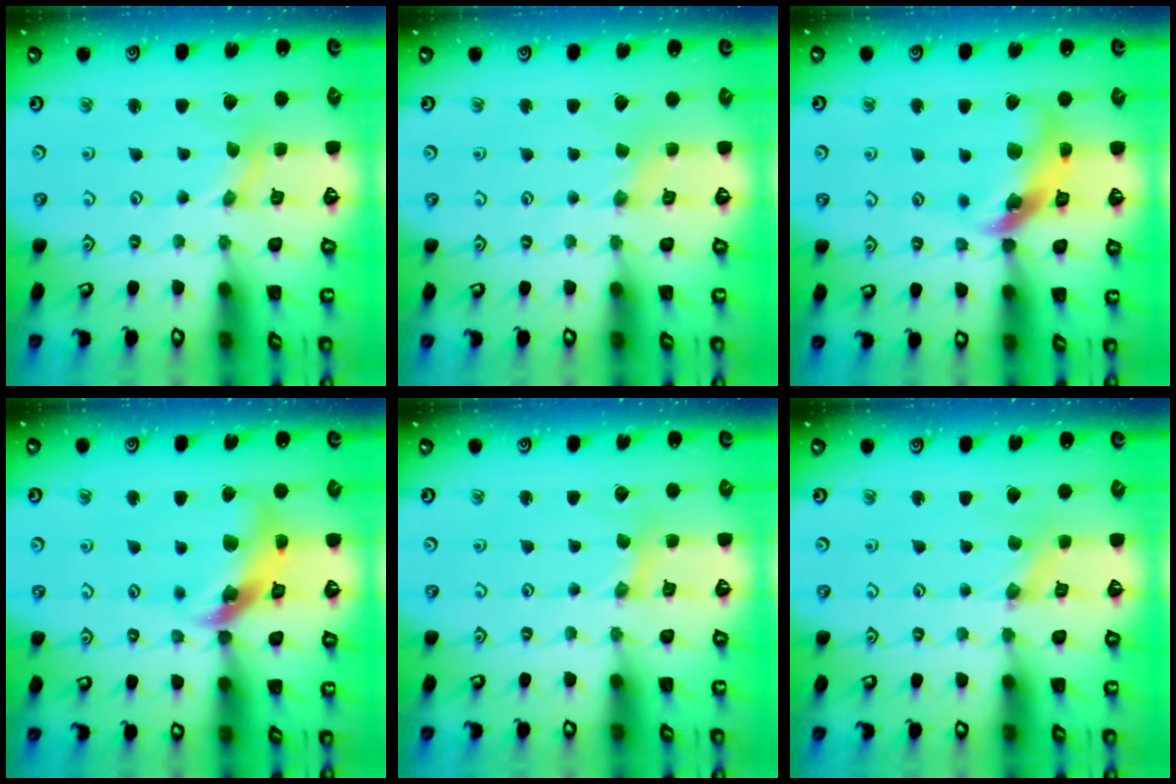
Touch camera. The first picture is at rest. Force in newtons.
{"total": 0.0}
{"total": 14.3, "press": 14.2, "slide": 1.6}
{"total": 14.3, "press": 14.2, "slide": 1.6}
{"total": 1.7, "press": 1.7, "slide": 0.2}
{"total": 0.0}